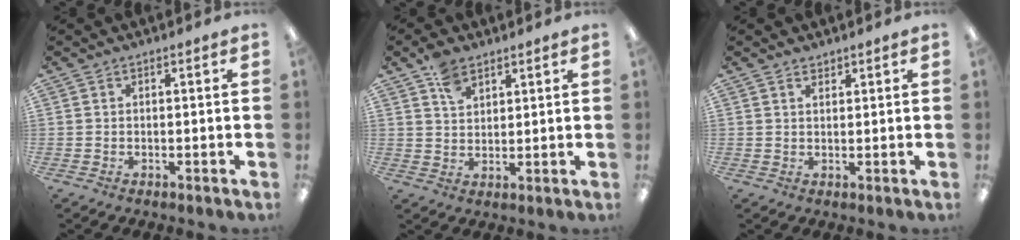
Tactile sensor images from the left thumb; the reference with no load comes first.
{"total": 5.9, "force": [4.0, 3.5, 2.6], "torque": [-0.047, -0.009, 0.074]}
{"total": 1.1, "force": [0.9, 0.4, 0.4], "torque": [-0.008, 0.000, 0.017]}